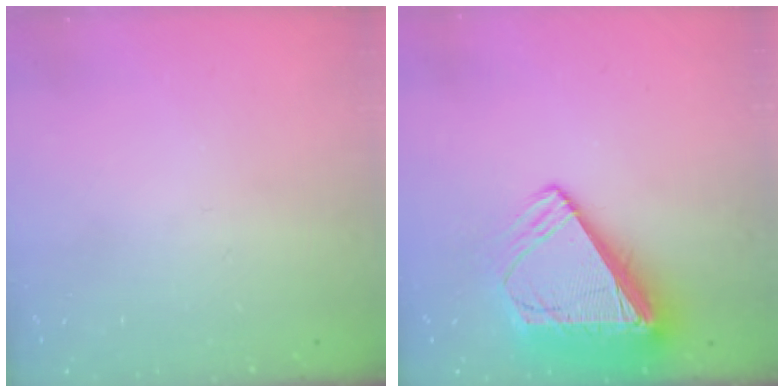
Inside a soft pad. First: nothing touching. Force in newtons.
{"total": 11.8, "press": 11.7, "slide": 1.2}